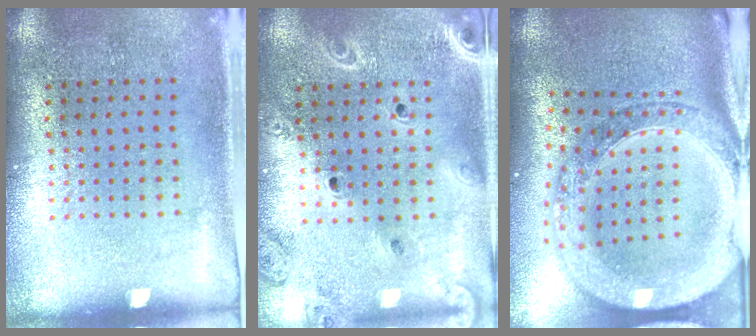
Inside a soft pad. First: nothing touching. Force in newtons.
{"total": 2.0, "press": 1.8, "slide": 0.9}
{"total": 3.5, "press": 2.8, "slide": 2.1}